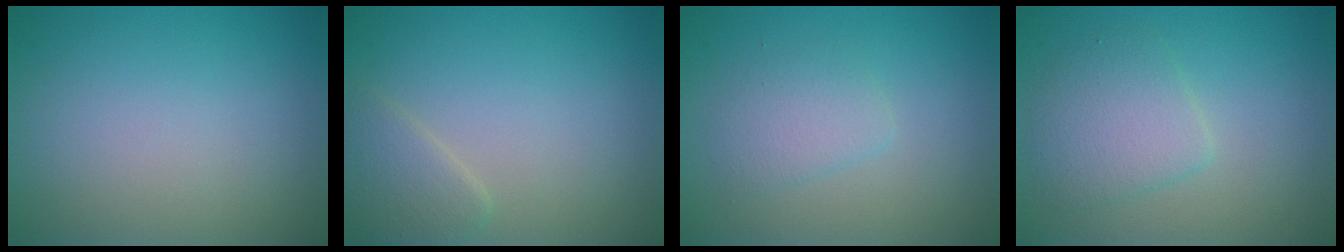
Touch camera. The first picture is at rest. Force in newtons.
{"total": 2.2, "press": 2.2, "slide": 0.1}
{"total": 2.1, "press": 2.1, "slide": 0.1}
{"total": 3.4, "press": 3.4, "slide": 0.1}